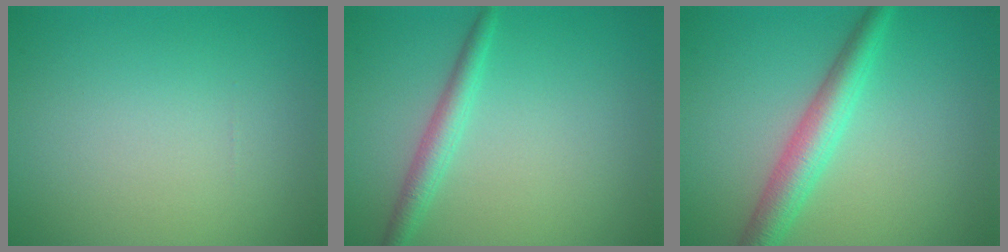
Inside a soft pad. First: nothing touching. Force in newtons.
{"total": 2.2, "press": 2.2, "slide": 0.0}
{"total": 3.8, "press": 3.8, "slide": 0.1}